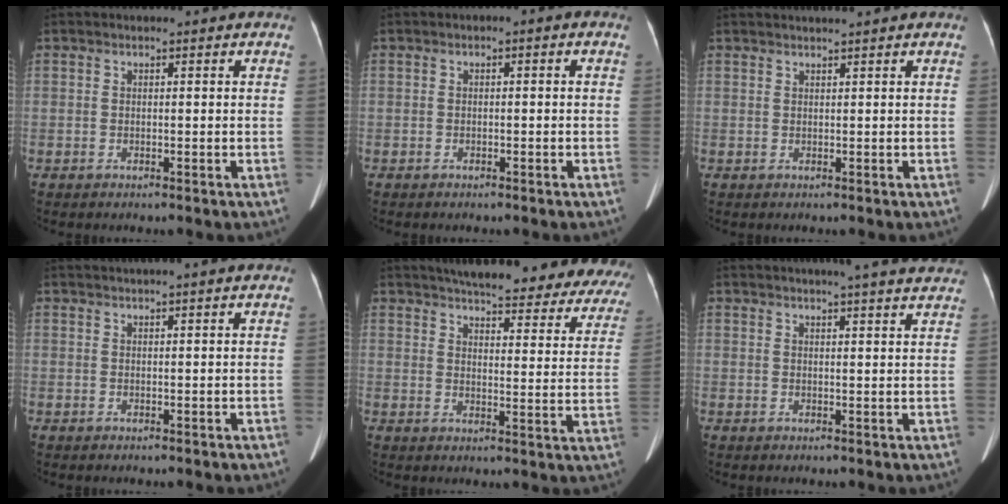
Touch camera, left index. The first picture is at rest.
{"total": 1.0, "force": [-0.6, 0.7, 0.4], "torque": [-0.003, 0.011, -0.009]}
{"total": 1.9, "force": [1.8, -0.4, 0.6], "torque": [-0.003, 0.015, 0.034]}
{"total": 4.8, "force": [4.3, -0.5, 2.1], "torque": [-0.023, 0.032, 0.056]}
{"total": 29.7, "force": [26.5, 5.9, 11.9], "torque": [-0.157, -0.066, 0.298]}
{"total": 13.6, "force": [12.3, 0.6, 5.7], "torque": [-0.074, 0.001, 0.135]}